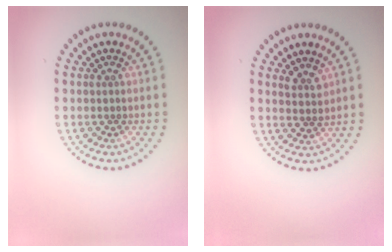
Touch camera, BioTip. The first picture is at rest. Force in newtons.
{"total": 1.3, "press": 1.1, "slide": 0.7}